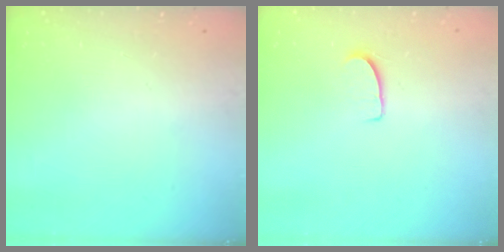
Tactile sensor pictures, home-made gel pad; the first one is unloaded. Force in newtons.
{"total": 6.6, "press": 6.5, "slide": 0.4}